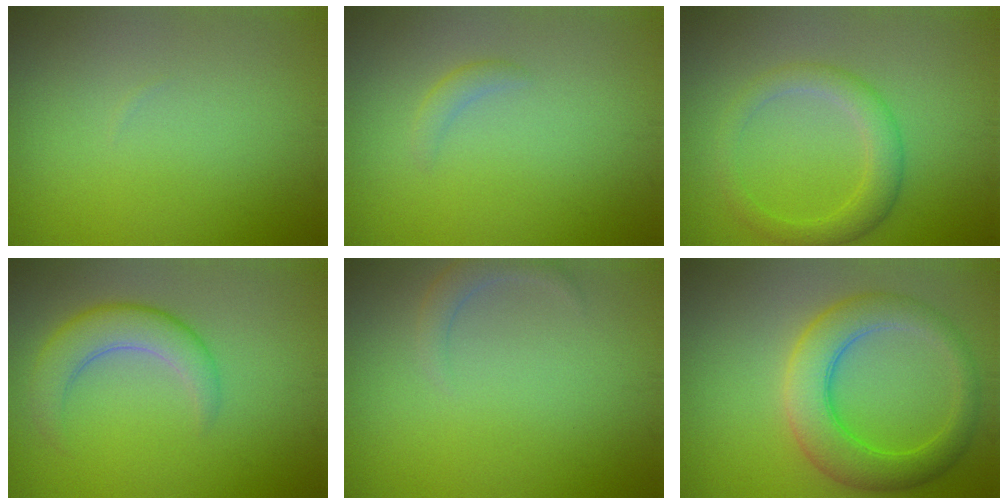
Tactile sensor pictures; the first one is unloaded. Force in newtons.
{"total": 1.0, "press": 1.0, "slide": 0.0}
{"total": 3.1, "press": 3.1, "slide": 0.1}
{"total": 4.1, "press": 4.1, "slide": 0.4}
{"total": 1.6, "press": 1.6, "slide": 0.1}
{"total": 5.9, "press": 5.9, "slide": 0.1}